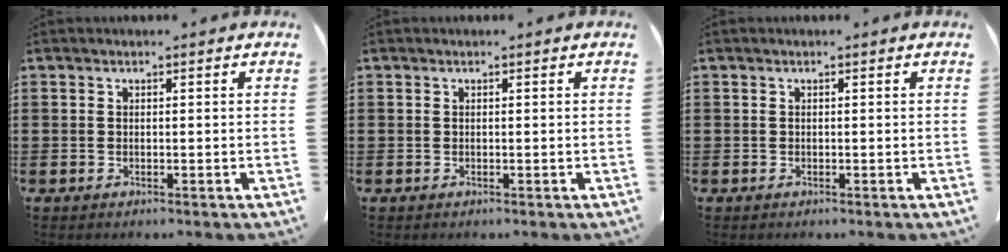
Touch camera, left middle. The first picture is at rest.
{"total": 0.0}
{"total": 0.0}